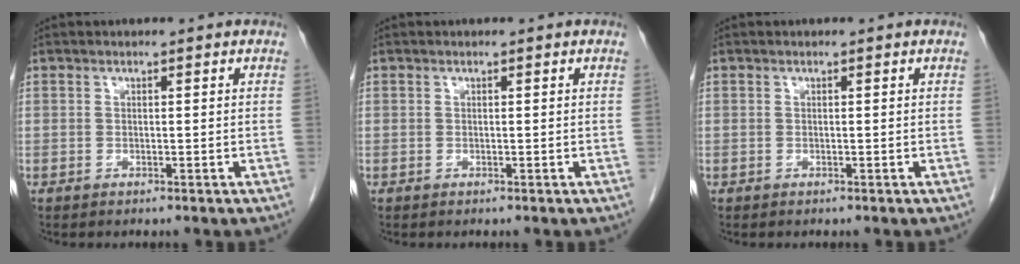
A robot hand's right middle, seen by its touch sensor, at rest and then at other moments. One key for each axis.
{"total": 0.0}
{"total": 0.0}